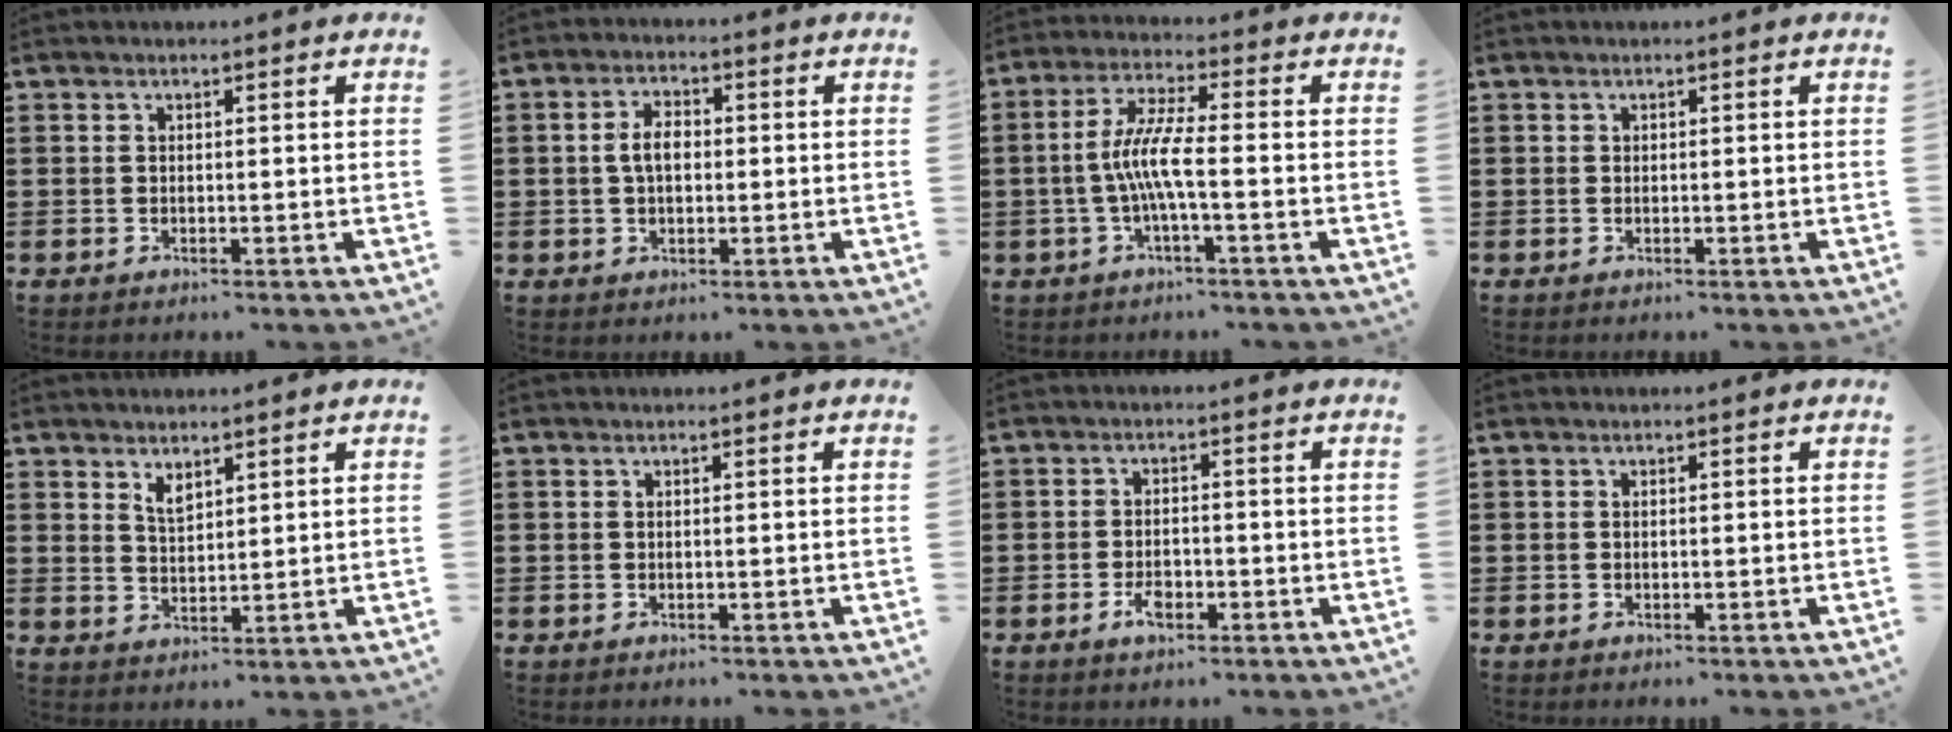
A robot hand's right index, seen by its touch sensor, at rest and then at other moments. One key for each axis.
{"total": 4.1, "fx": 0.1, "fy": 2.2, "fz": 3.5, "tx": -0.078, "ty": 0.004, "tz": -0.001}
{"total": 6.9, "fx": -1.3, "fy": 0.7, "fz": 6.7, "tx": -0.147, "ty": -0.013, "tz": -0.033}
{"total": 0.0}
{"total": 2.6, "fx": 2.1, "fy": 0.9, "fz": 1.2, "tx": -0.028, "ty": -0.001, "tz": 0.039}
{"total": 0.0}
{"total": 3.3, "fx": -1.5, "fy": 1.6, "fz": 2.5, "tx": -0.052, "ty": 0.001, "tz": -0.028}
{"total": 0.0}